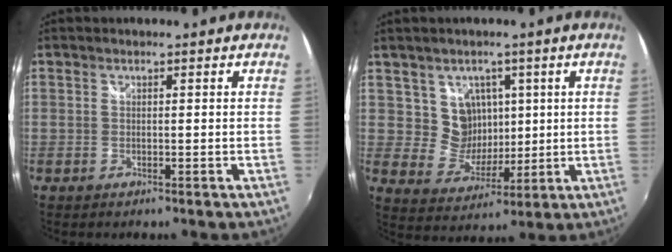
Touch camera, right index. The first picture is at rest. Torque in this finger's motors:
{"motor_torque": [-1.06, 1.08, 0.02, 0.01]}